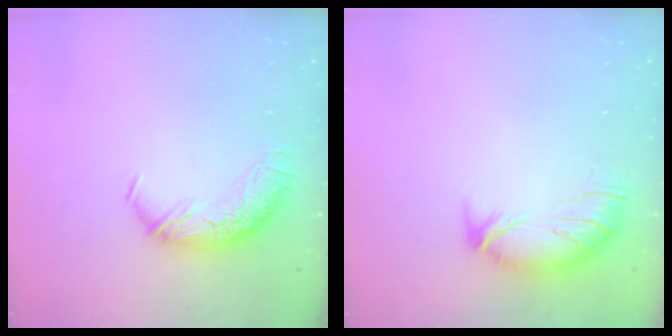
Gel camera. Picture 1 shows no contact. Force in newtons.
{"total": 3.9, "press": 3.5, "slide": 1.9}